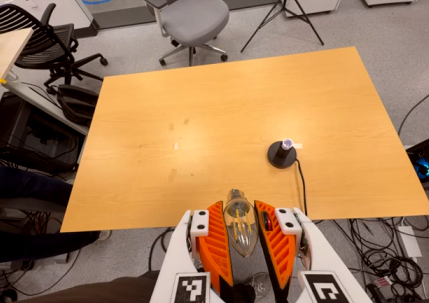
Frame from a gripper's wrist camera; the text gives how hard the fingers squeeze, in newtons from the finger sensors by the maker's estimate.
{"total": 10.2, "left": 10.1, "right": 10.3}